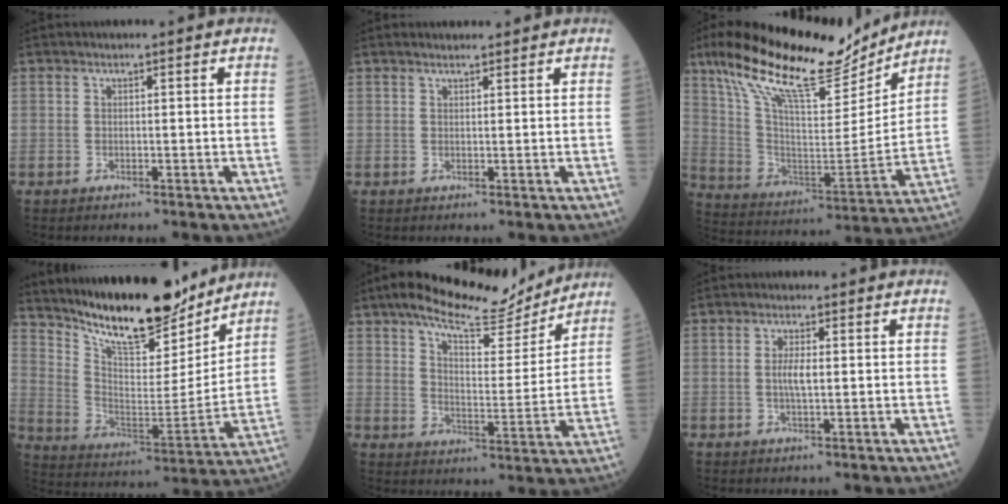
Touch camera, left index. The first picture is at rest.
{"total": 2.1, "force": [2.0, 0.3, 0.7], "torque": [-0.013, 0.017, 0.033]}
{"total": 22.0, "force": [17.4, 5.1, 12.5], "torque": [-0.228, 0.006, 0.299]}
{"total": 18.1, "force": [16.0, 3.8, 7.6], "torque": [-0.136, -0.029, 0.268]}
{"total": 14.1, "force": [12.3, 3.0, 6.2], "torque": [-0.102, 0.000, 0.187]}
{"total": 2.7, "force": [0.0, 0.6, 2.7], "torque": [-0.056, 0.000, 0.000]}